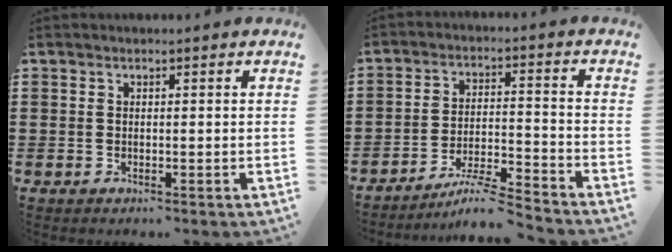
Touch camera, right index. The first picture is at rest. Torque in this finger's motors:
{"motor_torque": [0.16, -0.17, 0.05, 0.02]}